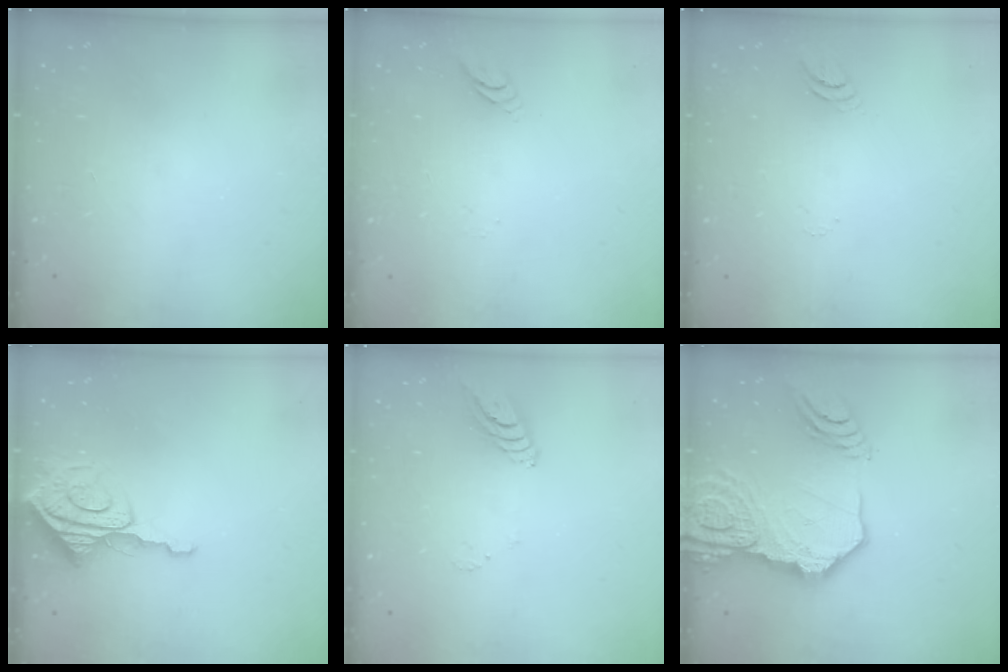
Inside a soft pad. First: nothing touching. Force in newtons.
{"total": 4.6, "press": 4.5, "slide": 0.4}
{"total": 3.4, "press": 3.4, "slide": 0.3}
{"total": 10.6, "press": 10.5, "slide": 1.1}
{"total": 7.7, "press": 7.7, "slide": 0.7}
{"total": 24.2, "press": 24.0, "slide": 2.6}